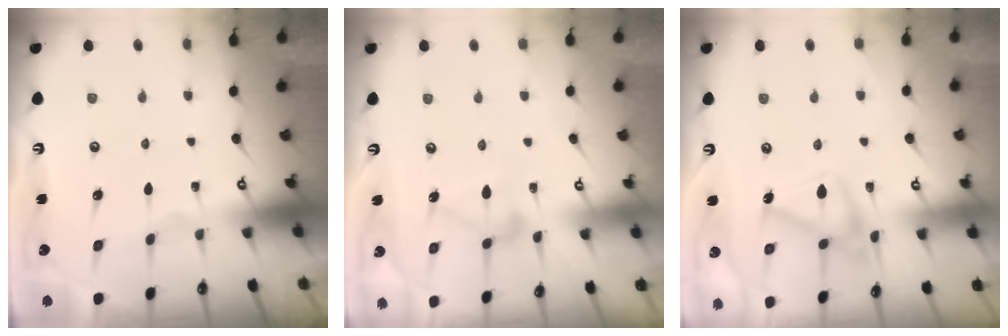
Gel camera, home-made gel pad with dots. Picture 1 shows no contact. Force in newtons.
{"total": 11.8, "press": 11.8, "slide": 0.5}
{"total": 13.8, "press": 13.8, "slide": 0.5}